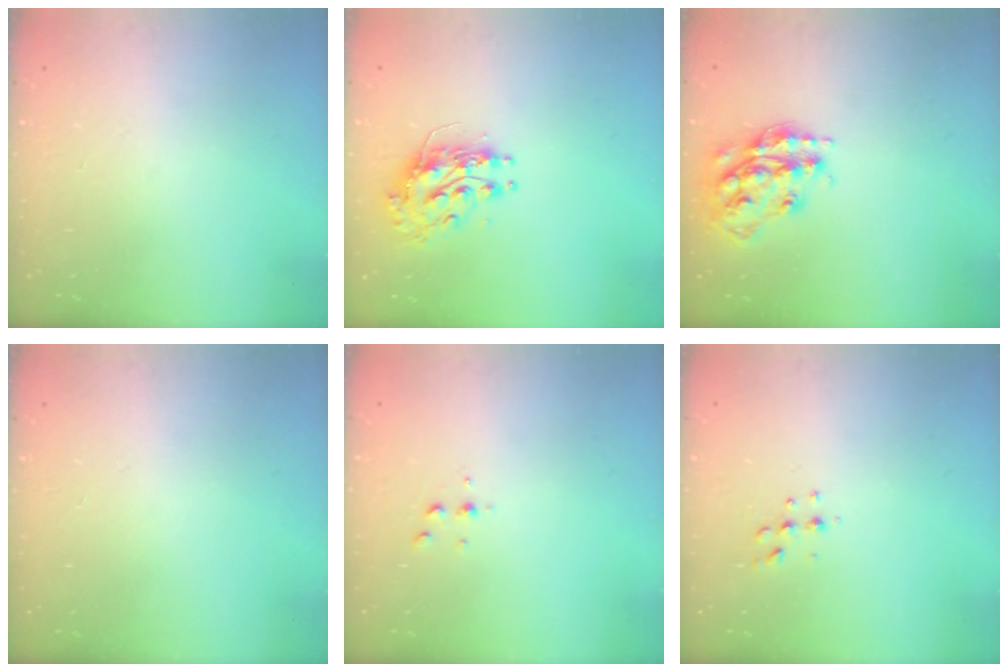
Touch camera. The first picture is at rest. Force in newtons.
{"total": 10.5, "press": 10.5, "slide": 0.3}
{"total": 15.2, "press": 15.2, "slide": 0.8}
{"total": 0.0}
{"total": 2.5, "press": 2.4, "slide": 0.2}
{"total": 4.9, "press": 4.8, "slide": 1.0}